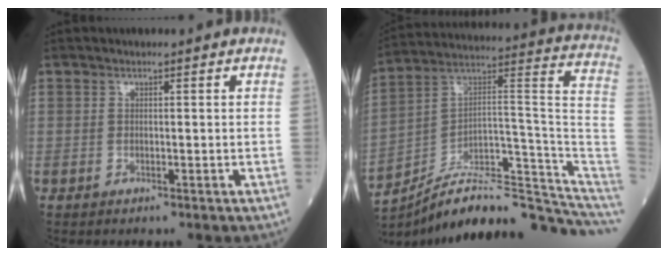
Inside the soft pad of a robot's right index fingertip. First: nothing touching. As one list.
[{"total": 21.9, "force": [-19.3, 3.0, 10.1], "torque": [-0.091, 0.064, -0.287]}]